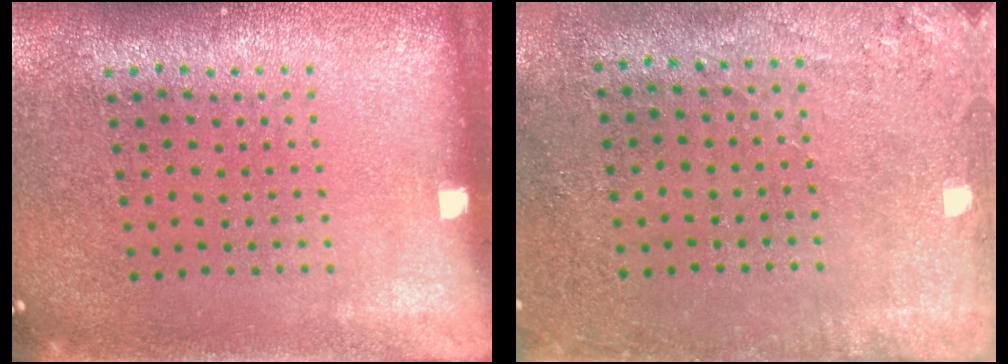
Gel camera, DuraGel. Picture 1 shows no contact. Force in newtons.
{"total": 2.8, "press": 2.3, "slide": 1.6}